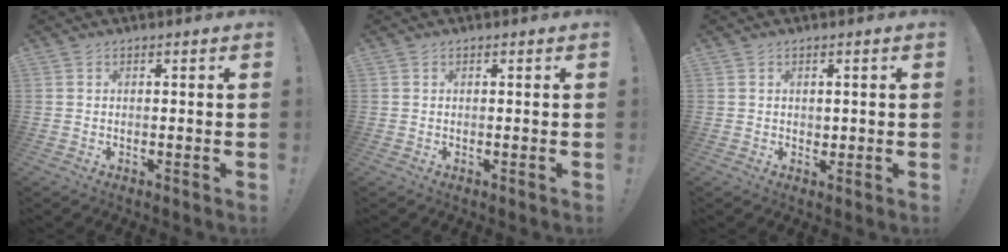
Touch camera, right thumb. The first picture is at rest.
{"total": 0.0}
{"total": 1.4, "force": [0.6, 1.3, 0.3], "torque": [0.000, 0.000, 0.009]}